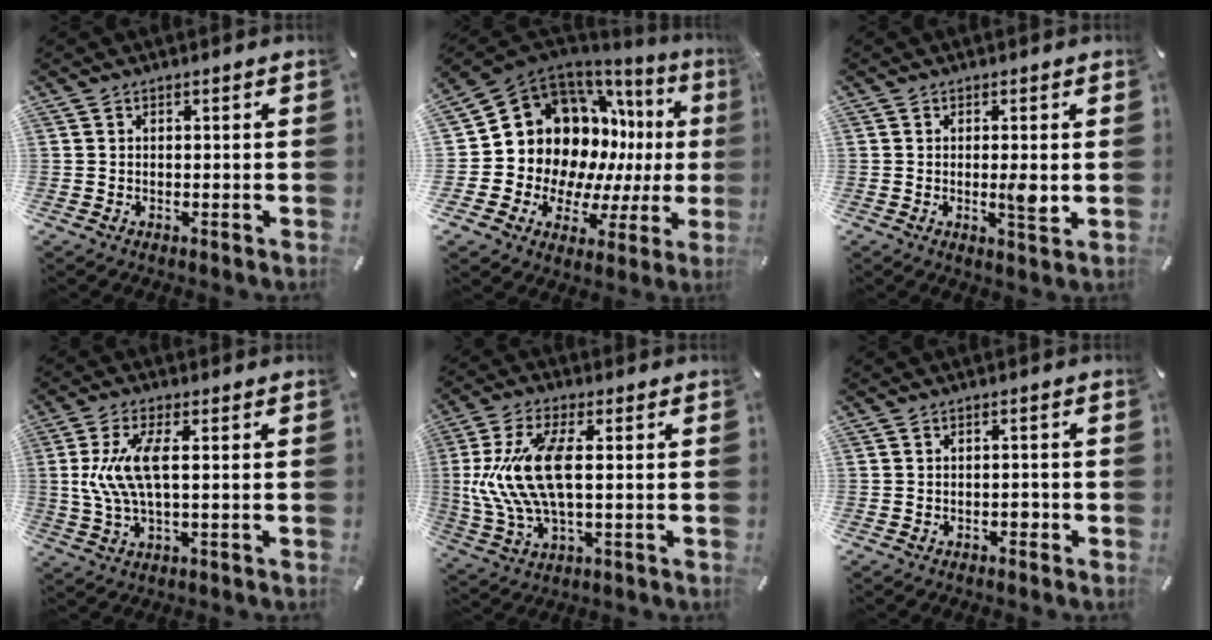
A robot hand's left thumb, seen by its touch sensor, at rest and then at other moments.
{"total": 16.1, "force": [4.5, 13.4, 7.7], "torque": [-0.124, -0.073, 0.103]}
{"total": 4.1, "force": [0.0, 0.9, 4.0], "torque": [-0.057, -0.012, -0.003]}
{"total": 10.1, "force": [1.1, 3.6, 9.4], "torque": [-0.207, -0.012, 0.014]}
{"total": 14.6, "force": [1.3, 6.3, 13.1], "torque": [-0.290, -0.015, 0.020]}
{"total": 1.7, "force": [-0.8, 1.0, 1.0], "torque": [-0.019, 0.003, -0.016]}